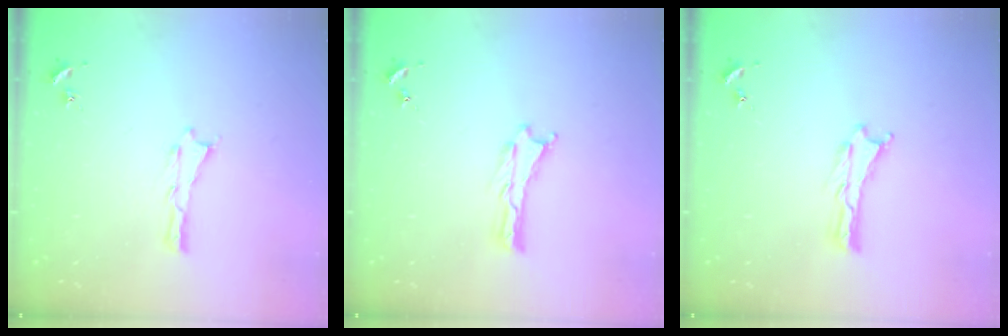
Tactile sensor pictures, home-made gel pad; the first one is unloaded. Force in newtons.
{"total": 0.0}
{"total": 0.0}